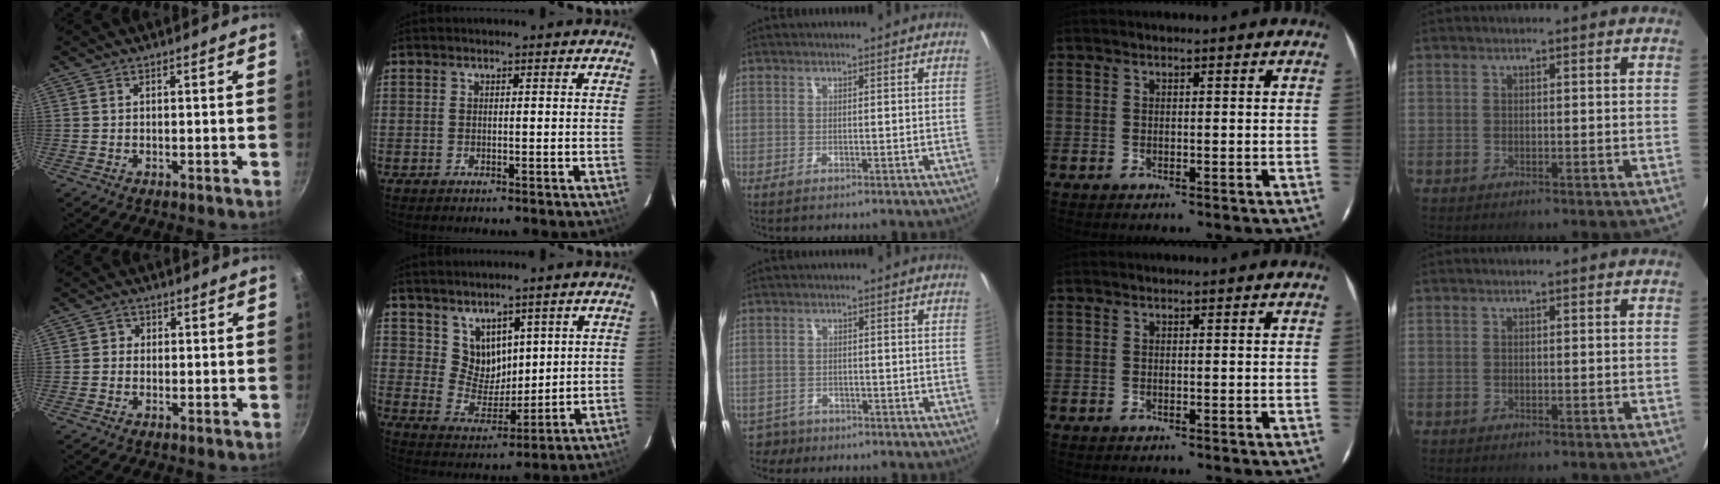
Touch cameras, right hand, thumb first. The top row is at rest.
{"thumb": {"total": 2.0, "force": [0.0, 1.9, 0.5], "torque": [0.006, 0.002, -0.006]}, "index": {"total": 7.1, "force": [4.6, 5.0, 2.2], "torque": [-0.032, -0.001, 0.099]}, "middle": {"total": 3.3, "force": [-2.5, 2.2, 0.2], "torque": [-0.014, 0.002, -0.043]}}